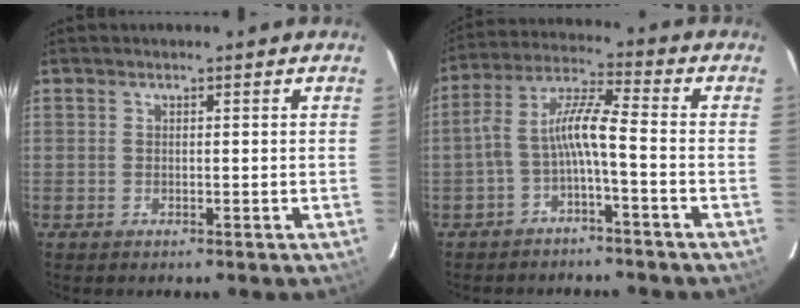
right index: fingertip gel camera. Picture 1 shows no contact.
{"total": 7.2, "force": [-2.8, 0.9, 6.6], "torque": [-0.158, 0.020, -0.053]}